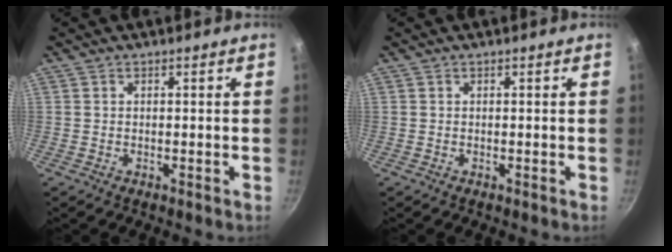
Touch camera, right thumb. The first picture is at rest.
{"total": 0.0}